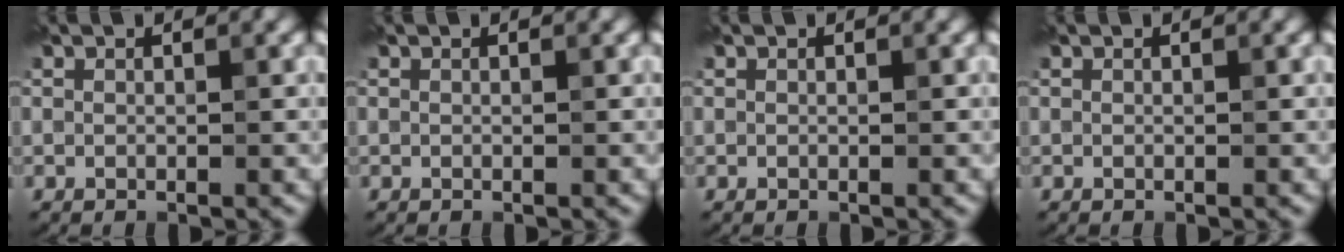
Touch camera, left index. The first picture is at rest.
{"total": 0.0}
{"total": 0.0}
{"total": 0.0}